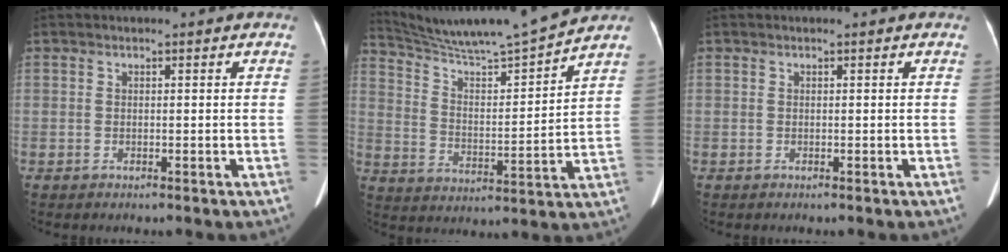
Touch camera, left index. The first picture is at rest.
{"total": 13.9, "force": [13.2, -2.1, 3.8], "torque": [-0.079, -0.026, 0.226]}
{"total": 0.0}